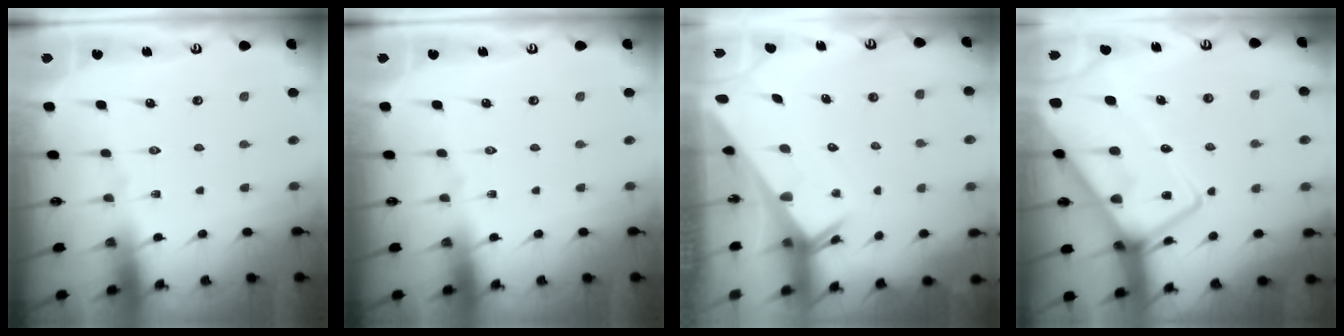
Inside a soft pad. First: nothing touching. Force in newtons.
{"total": 0.0}
{"total": 2.4, "press": 2.4, "slide": 0.2}
{"total": 17.4, "press": 17.3, "slide": 2.0}